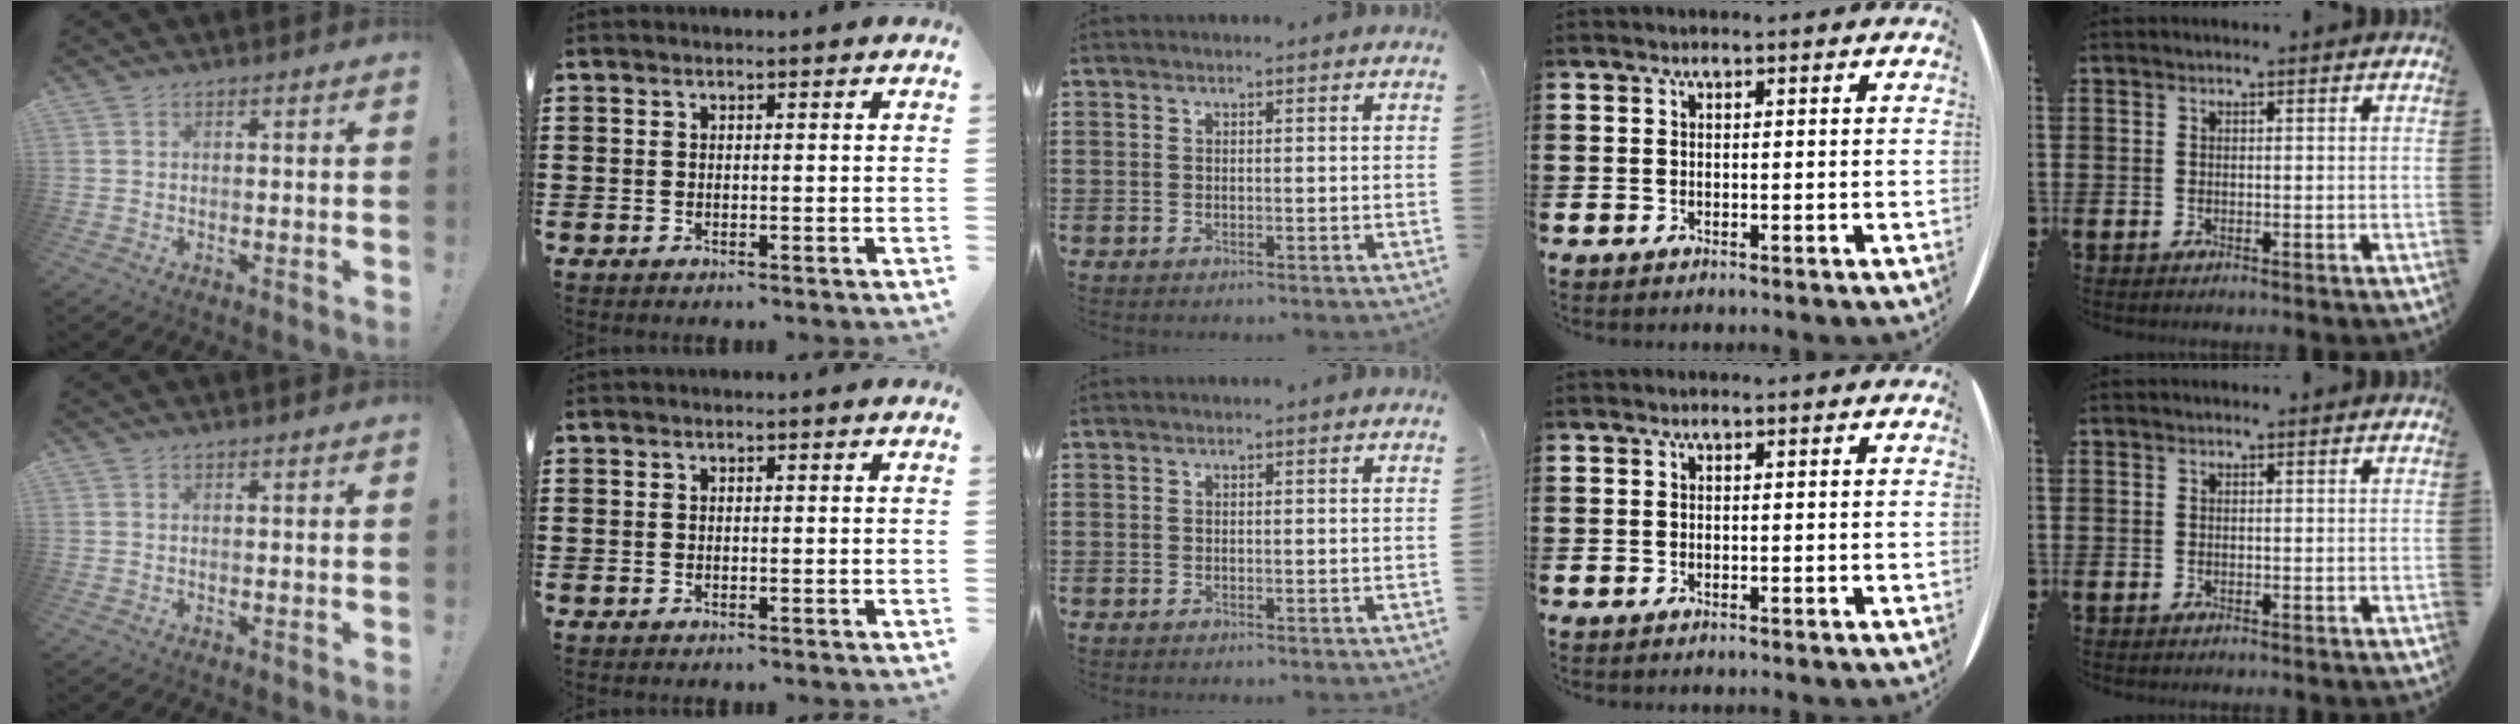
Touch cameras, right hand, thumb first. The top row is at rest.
{}